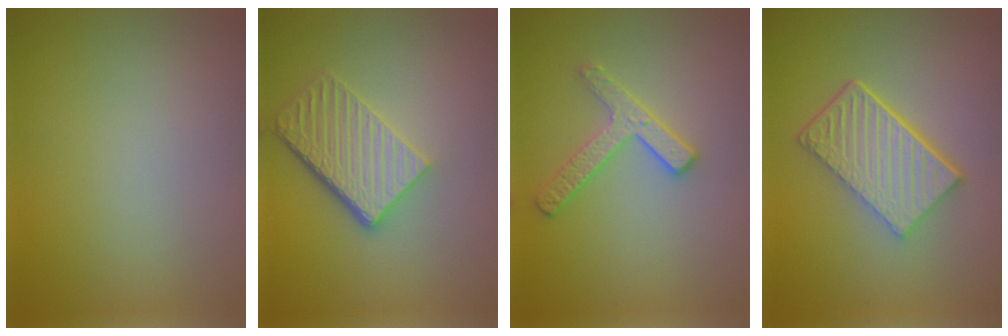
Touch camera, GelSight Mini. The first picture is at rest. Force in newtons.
{"total": 5.2, "press": 3.8, "slide": 3.5}
{"total": 2.6, "press": 2.5, "slide": 0.6}
{"total": 6.6, "press": 4.5, "slide": 4.9}